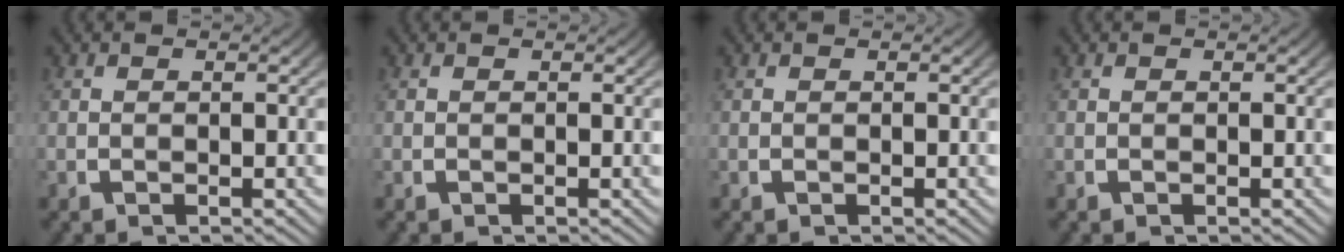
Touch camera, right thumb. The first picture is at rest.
{"total": 0.0}
{"total": 0.0}
{"total": 0.0}